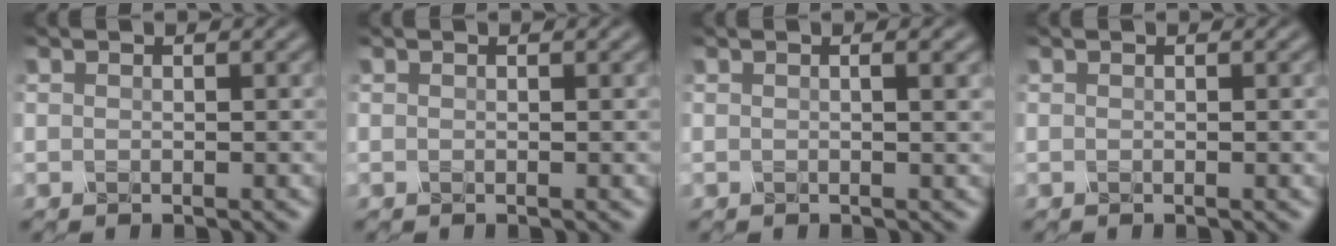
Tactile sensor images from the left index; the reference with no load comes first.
{"total": 0.0}
{"total": 3.0, "force": [1.0, 1.5, 2.4], "torque": [-0.009, 0.023, -0.007]}
{"total": 0.7, "force": [0.1, 0.3, 0.6], "torque": [0.001, -0.003, -0.002]}